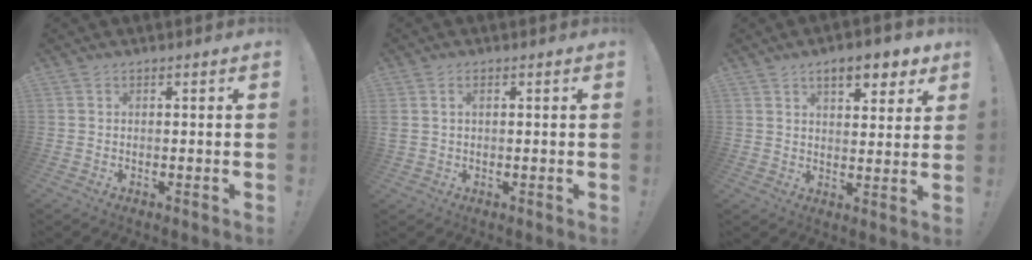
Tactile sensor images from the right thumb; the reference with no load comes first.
{"total": 2.2, "force": [0.8, 1.3, 1.6], "torque": [-0.042, 0.006, 0.017]}
{"total": 8.1, "force": [5.2, 3.0, 5.5], "torque": [-0.073, -0.023, 0.088]}